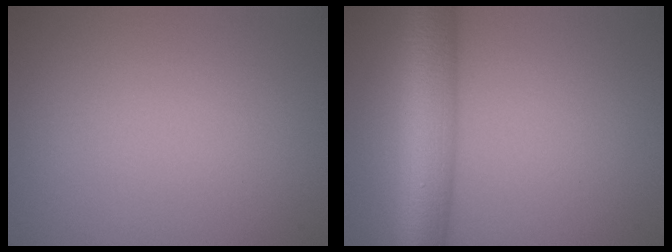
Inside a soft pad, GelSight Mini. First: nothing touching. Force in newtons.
{"total": 8.2, "press": 8.2, "slide": 0.2}